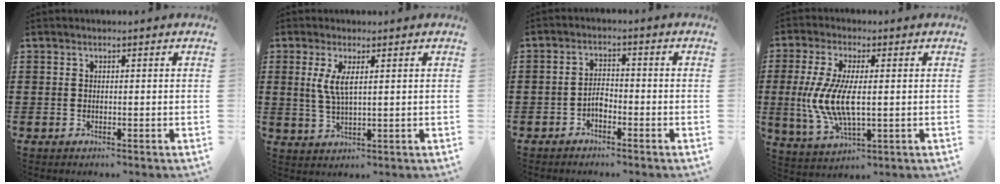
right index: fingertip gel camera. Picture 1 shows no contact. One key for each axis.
{"total": 4.3, "fx": 1.3, "fy": 1.1, "fz": 3.9, "tx": -0.089, "ty": -0.001, "tz": 0.018}
{"total": 2.4, "fx": -1.5, "fy": 1.1, "fz": 1.5, "tx": -0.032, "ty": 0.005, "tz": -0.031}
{"total": 9.1, "fx": -0.2, "fy": 3.4, "fz": 8.4, "tx": -0.201, "ty": -0.014, "tz": -0.012}